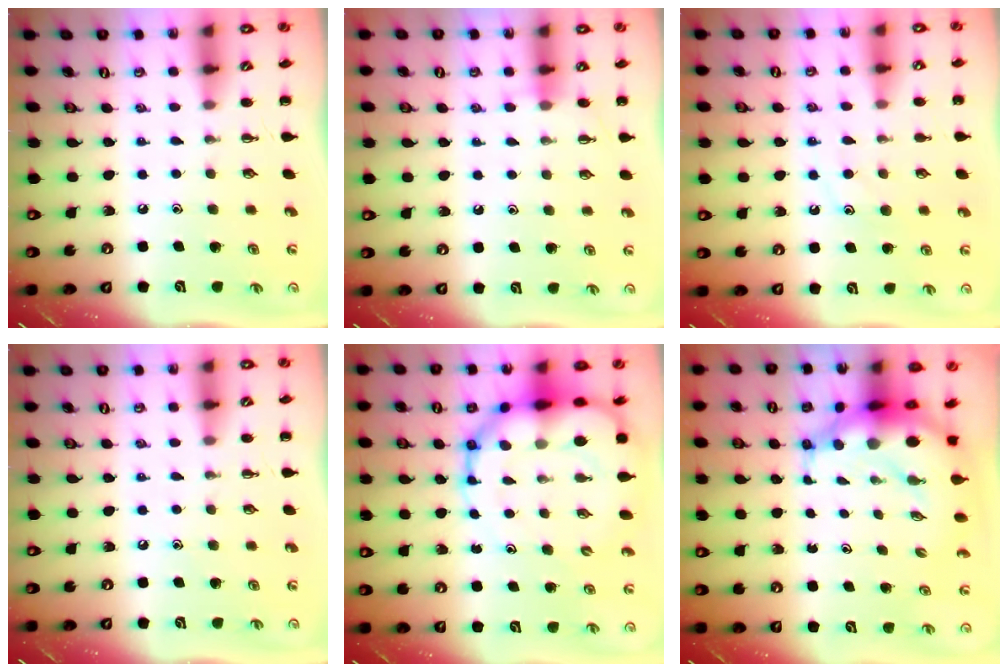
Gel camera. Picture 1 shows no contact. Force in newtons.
{"total": 6.0, "press": 5.6, "slide": 2.0}
{"total": 10.0, "press": 9.9, "slide": 1.1}
{"total": 4.7, "press": 4.4, "slide": 1.5}
{"total": 16.7, "press": 16.0, "slide": 4.5}
{"total": 10.3, "press": 10.0, "slide": 2.7}